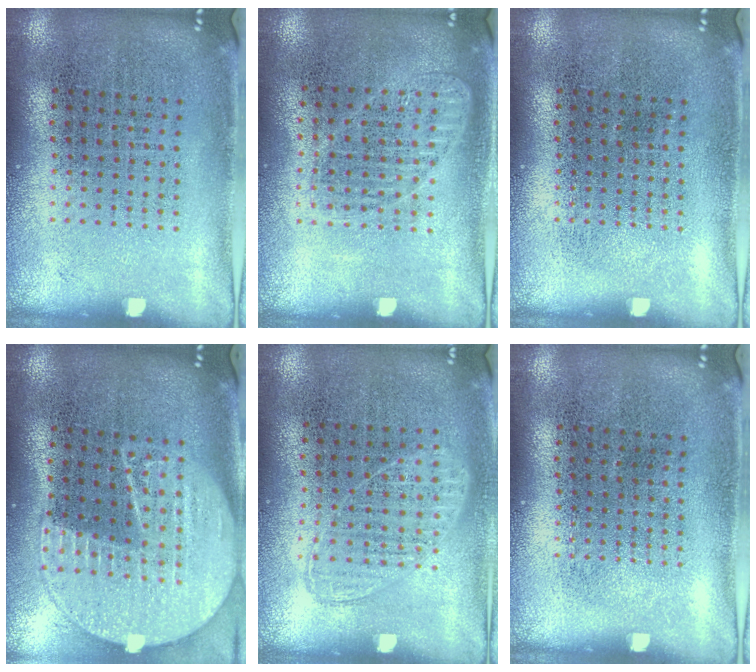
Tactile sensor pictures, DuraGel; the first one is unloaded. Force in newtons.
{"total": 1.2, "press": 1.1, "slide": 0.3}
{"total": 0.0}
{"total": 2.1, "press": 1.9, "slide": 1.0}
{"total": 0.8, "press": 0.7, "slide": 0.3}
{"total": 0.0}